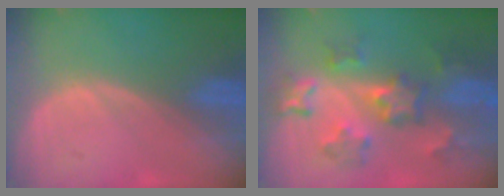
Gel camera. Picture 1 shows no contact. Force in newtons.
{"total": 8.3, "press": 7.9, "slide": 2.5}